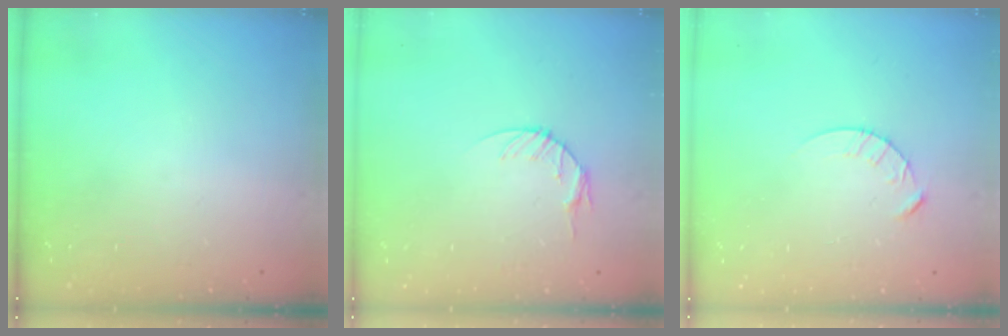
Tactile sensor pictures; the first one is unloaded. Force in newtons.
{"total": 4.6, "press": 4.6, "slide": 0.6}
{"total": 4.7, "press": 4.7, "slide": 0.5}